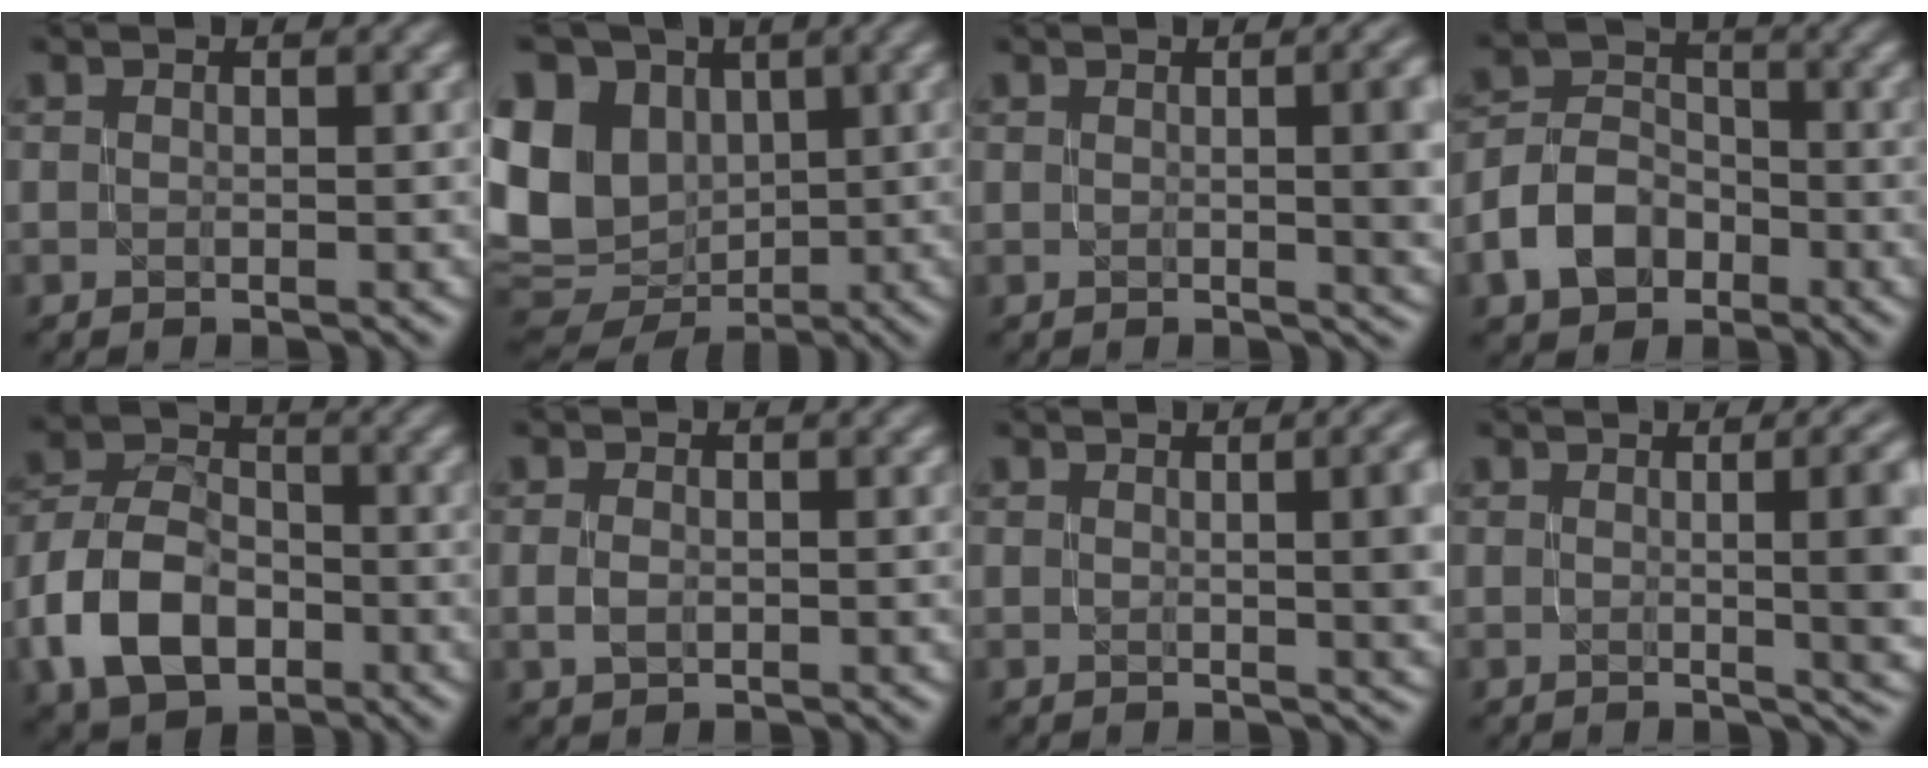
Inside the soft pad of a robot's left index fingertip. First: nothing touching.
{"total": 13.5, "force": [1.6, 10.8, 7.9], "torque": [-0.190, 0.013, 0.037]}
{"total": 5.4, "force": [0.3, 1.8, 5.1], "torque": [-0.044, 0.003, 0.010]}
{"total": 5.4, "force": [-2.7, 3.8, 2.6], "torque": [-0.050, 0.006, -0.059]}
{"total": 8.4, "force": [-3.5, 5.6, 5.2], "torque": [-0.104, 0.005, -0.078]}
{"total": 1.2, "force": [-0.2, 0.8, 0.9], "torque": [-0.022, 0.001, -0.003]}
{"total": 6.1, "force": [1.0, 2.3, 5.6], "torque": [-0.033, 0.011, 0.017]}
{"total": 10.5, "force": [0.9, 4.6, 9.4], "torque": [-0.053, 0.013, 0.011]}